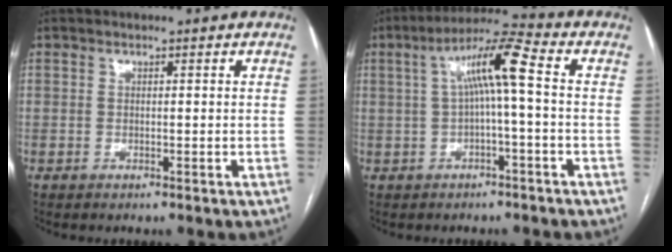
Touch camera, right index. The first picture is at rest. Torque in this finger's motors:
{"motor_torque": [0.79, -0.16, 0.36, 0.13]}